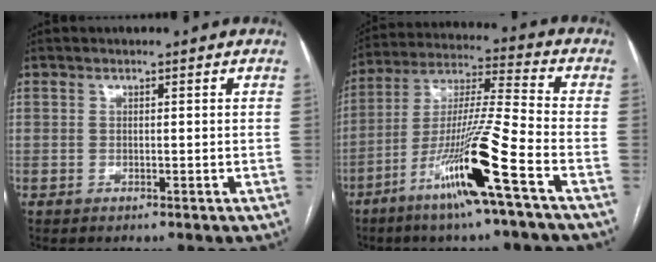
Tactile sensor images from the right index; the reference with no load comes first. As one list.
[{"total": 15.6, "force": [-7.7, -1.2, 13.6], "torque": [-0.269, -0.020, -0.145]}]